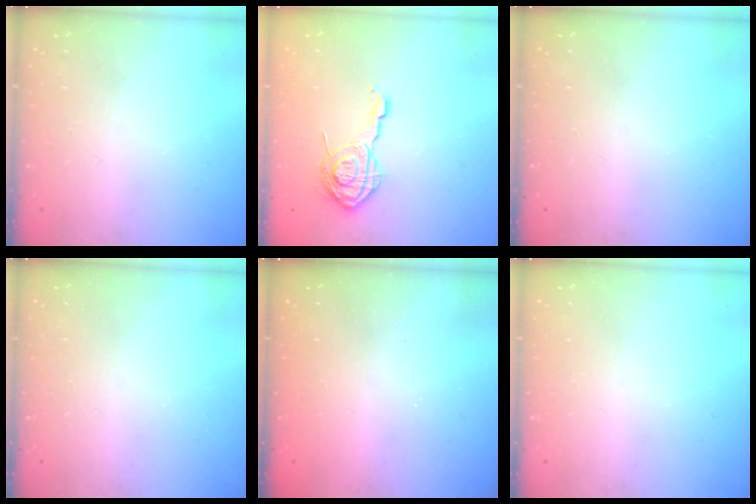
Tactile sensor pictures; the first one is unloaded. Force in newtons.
{"total": 14.0, "press": 14.0, "slide": 0.6}
{"total": 0.0}
{"total": 0.0}
{"total": 2.3, "press": 2.2, "slide": 0.8}
{"total": 0.0}